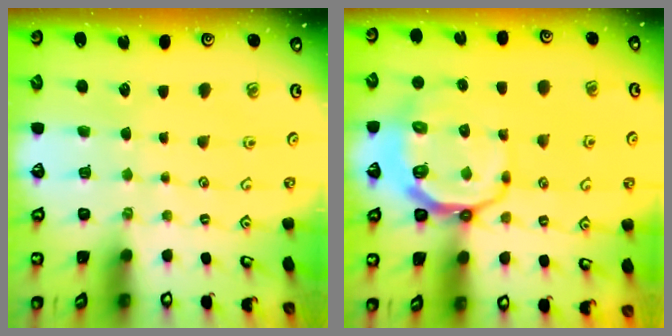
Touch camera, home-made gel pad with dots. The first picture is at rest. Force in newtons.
{"total": 10.8, "press": 10.3, "slide": 3.0}